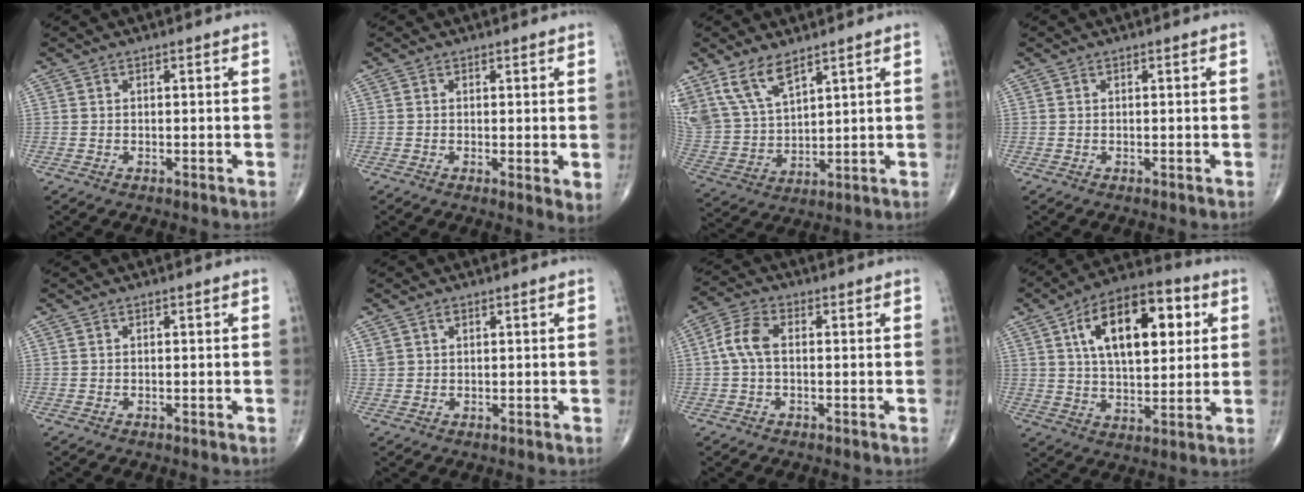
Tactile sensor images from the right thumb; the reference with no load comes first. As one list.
[{"total": 2.9, "force": [0.1, 0.8, 2.8], "torque": [-0.044, -0.012, -0.001]}, {"total": 12.3, "force": [8.3, 5.7, 7.1], "torque": [-0.133, -0.028, 0.184]}, {"total": 0.0}, {"total": 0.0}, {"total": 1.7, "force": [1.0, 1.1, 0.8], "torque": [-0.009, 0.001, 0.019]}, {"total": 5.8, "force": [0.2, 3.3, 4.7], "torque": [-0.107, 0.019, -0.001]}, {"total": 19.0, "force": [5.9, 9.6, 15.3], "torque": [-0.213, 0.002, 0.091]}]